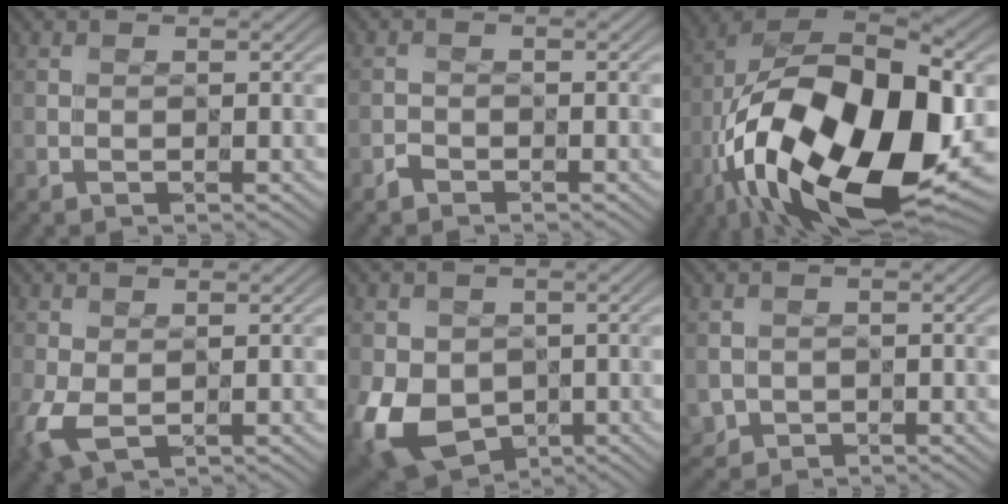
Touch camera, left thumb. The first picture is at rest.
{"total": 1.0, "force": [-0.8, 0.1, -0.6], "torque": [0.012, 0.002, -0.018]}
{"total": 20.7, "force": [-5.9, 9.6, 17.3], "torque": [-0.343, -0.004, -0.098]}
{"total": 4.4, "force": [-0.9, 2.6, 3.5], "torque": [-0.098, -0.013, -0.014]}
{"total": 8.9, "force": [-2.6, 6.8, 5.1], "torque": [-0.125, -0.030, -0.046]}
{"total": 1.6, "force": [-0.5, 1.5, -0.1], "torque": [-0.004, -0.013, -0.009]}